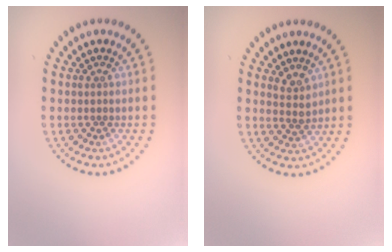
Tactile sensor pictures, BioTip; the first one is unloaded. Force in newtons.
{"total": 1.8, "press": 1.4, "slide": 1.2}